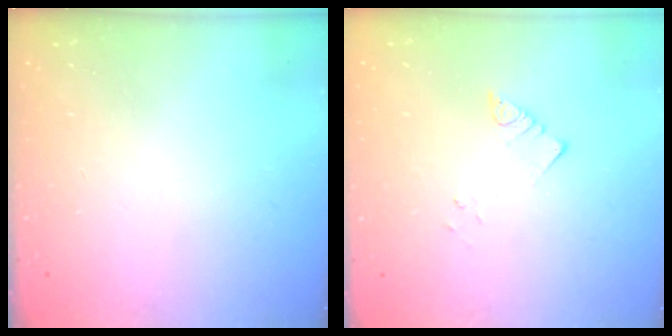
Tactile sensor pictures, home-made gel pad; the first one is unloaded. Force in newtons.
{"total": 2.9, "press": 2.9, "slide": 0.4}